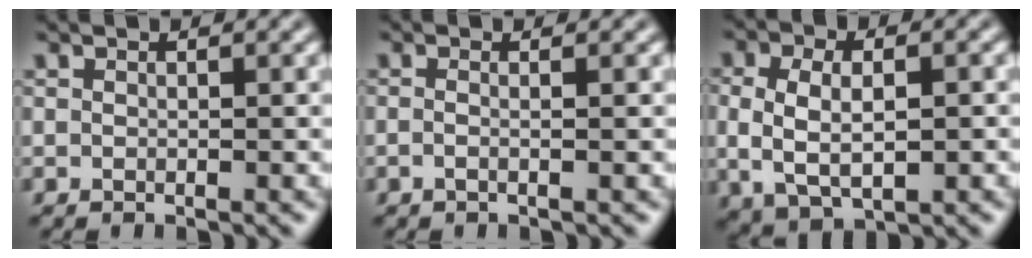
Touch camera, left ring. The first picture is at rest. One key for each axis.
{"total": 2.4, "fx": 0.4, "fy": 1.3, "fz": 2.0, "tx": -0.009, "ty": -0.002, "tz": -0.023}
{"total": 5.7, "fx": -0.5, "fy": 3.4, "fz": 4.5, "tx": -0.093, "ty": -0.008, "tz": 0.005}